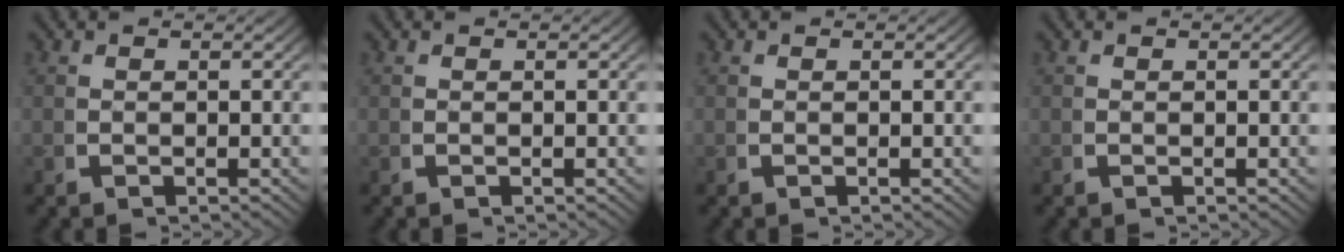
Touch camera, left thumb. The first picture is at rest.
{"total": 0.0}
{"total": 0.0}
{"total": 0.0}